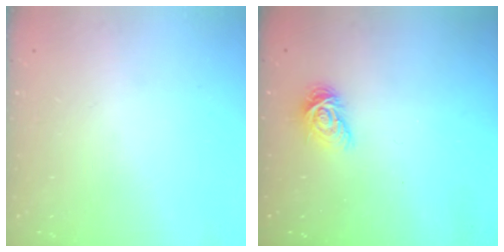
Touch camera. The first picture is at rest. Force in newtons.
{"total": 7.5, "press": 7.5, "slide": 0.3}